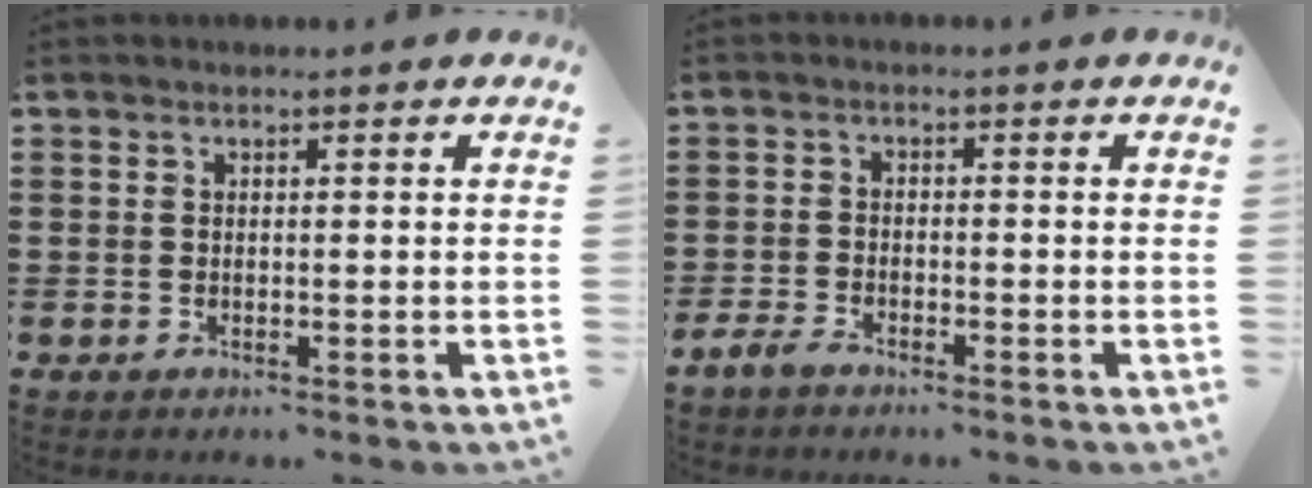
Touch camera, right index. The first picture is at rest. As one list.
[{"total": 2.1, "force": [-1.8, 0.7, 0.9], "torque": [-0.033, 0.001, -0.041]}]